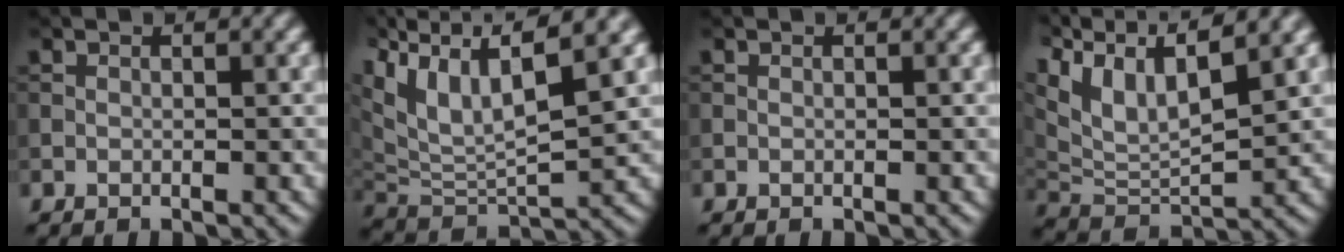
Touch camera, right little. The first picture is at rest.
{"total": 10.2, "force": [6.1, 3.5, 7.4], "torque": [-0.161, 0.020, 0.110]}
{"total": 0.0}
{"total": 10.5, "force": [6.3, 4.0, 7.5], "torque": [-0.160, 0.020, 0.113]}